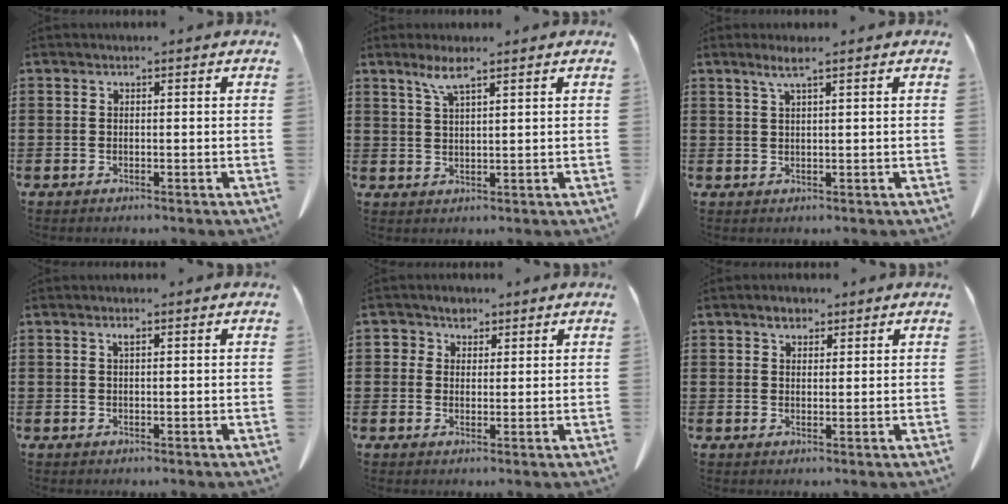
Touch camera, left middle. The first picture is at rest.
{"total": 3.9, "force": [2.6, 0.4, 2.8], "torque": [-0.062, 0.002, 0.047]}
{"total": 2.3, "force": [1.4, -0.2, 1.8], "torque": [-0.038, -0.001, 0.026]}
{"total": 0.9, "force": [0.4, 0.1, 0.8], "torque": [-0.017, 0.000, 0.009]}
{"total": 3.0, "force": [1.8, 2.2, 0.7], "torque": [-0.008, 0.003, 0.029]}
{"total": 2.3, "force": [1.9, 1.0, 0.9], "torque": [-0.013, 0.001, 0.034]}